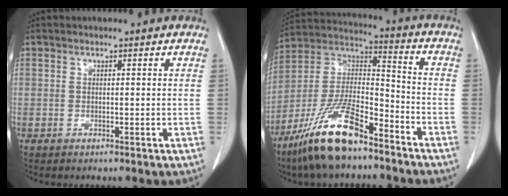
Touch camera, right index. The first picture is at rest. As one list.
[{"total": 15.9, "force": [-11.1, 4.0, 10.6], "torque": [-0.215, 0.005, -0.204]}]